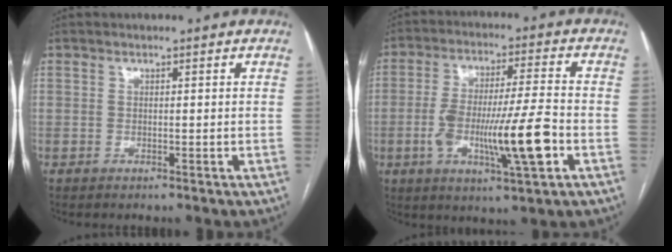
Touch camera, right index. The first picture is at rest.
{"total": 13.7, "force": [-3.8, 1.1, 13.1], "torque": [-0.241, -0.003, -0.062]}